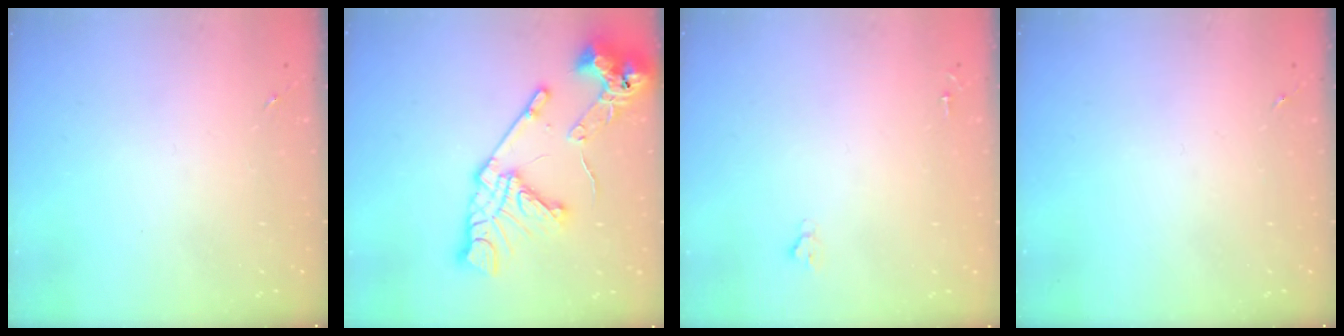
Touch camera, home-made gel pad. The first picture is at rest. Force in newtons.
{"total": 20.5, "press": 20.4, "slide": 2.3}
{"total": 1.9, "press": 1.9, "slide": 0.2}
{"total": 0.0}